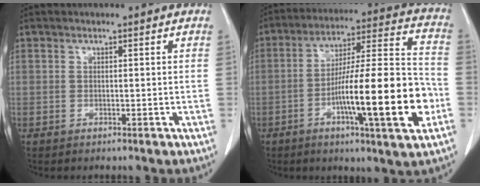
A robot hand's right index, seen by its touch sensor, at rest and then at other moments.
{"total": 19.6, "force": [-5.9, 1.5, 18.7], "torque": [-0.286, 0.005, -0.089]}